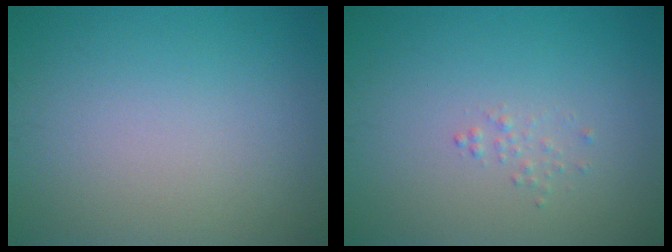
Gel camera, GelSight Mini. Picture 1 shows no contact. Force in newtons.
{"total": 0.7, "press": 0.7, "slide": 0.1}